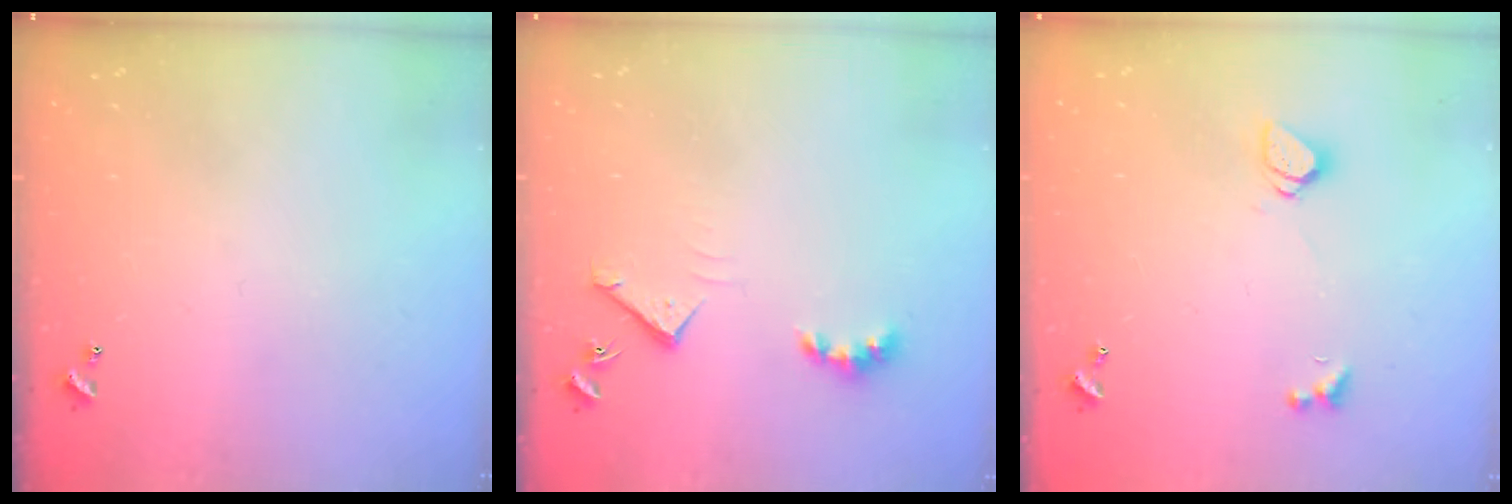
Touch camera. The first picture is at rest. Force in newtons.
{"total": 4.9, "press": 4.9, "slide": 0.7}
{"total": 1.6, "press": 1.6, "slide": 0.5}